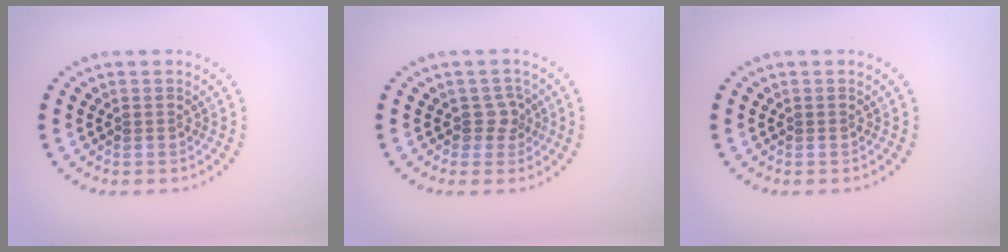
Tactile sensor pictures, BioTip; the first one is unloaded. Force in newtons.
{"total": 1.8, "press": 1.4, "slide": 1.2}
{"total": 0.0}